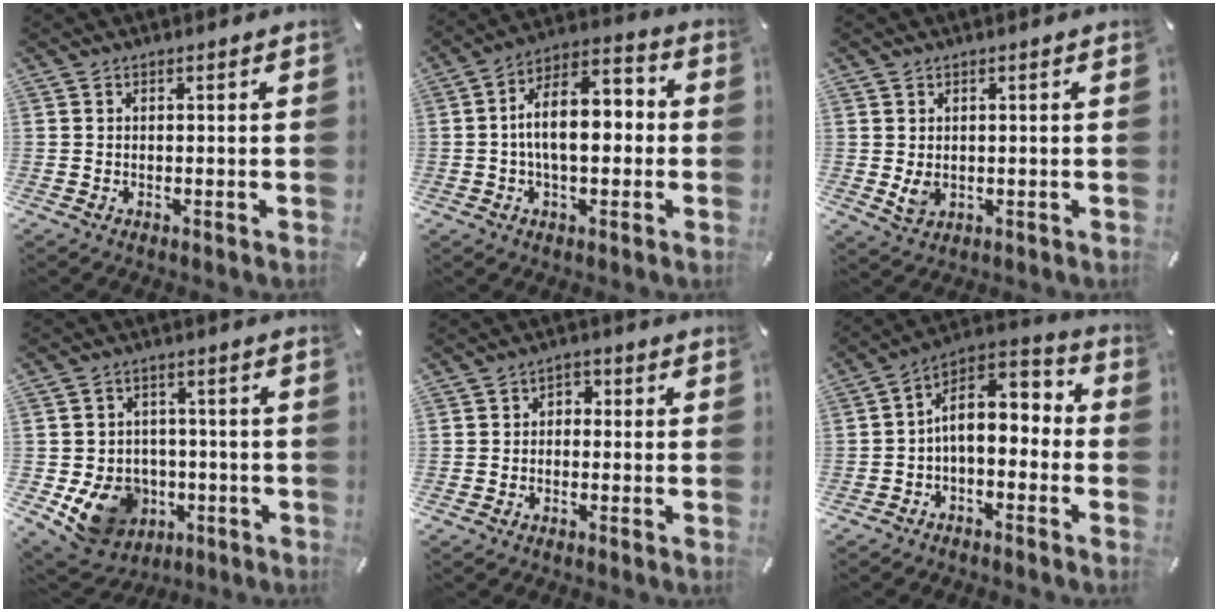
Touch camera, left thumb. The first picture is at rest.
{"total": 12.5, "force": [-1.1, 7.1, 10.2], "torque": [-0.166, 0.009, -0.018]}
{"total": 3.1, "force": [0.0, 2.3, 2.1], "torque": [-0.045, -0.005, -0.003]}
{"total": 12.0, "force": [-3.9, 10.2, 4.9], "torque": [-0.088, 0.023, -0.056]}
{"total": 2.8, "force": [-1.8, 1.9, 0.9], "torque": [-0.016, 0.015, -0.035]}
{"total": 9.6, "force": [0.6, 6.9, 6.6], "torque": [-0.097, -0.012, 0.013]}